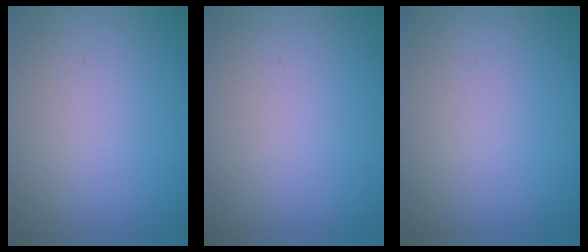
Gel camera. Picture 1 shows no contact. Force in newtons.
{"total": 0.0}
{"total": 0.0}